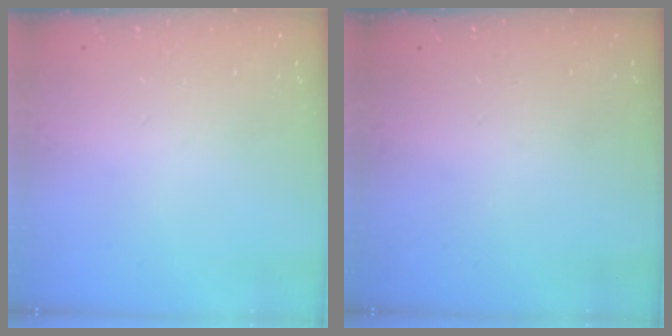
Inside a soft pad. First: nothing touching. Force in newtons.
{"total": 0.0}